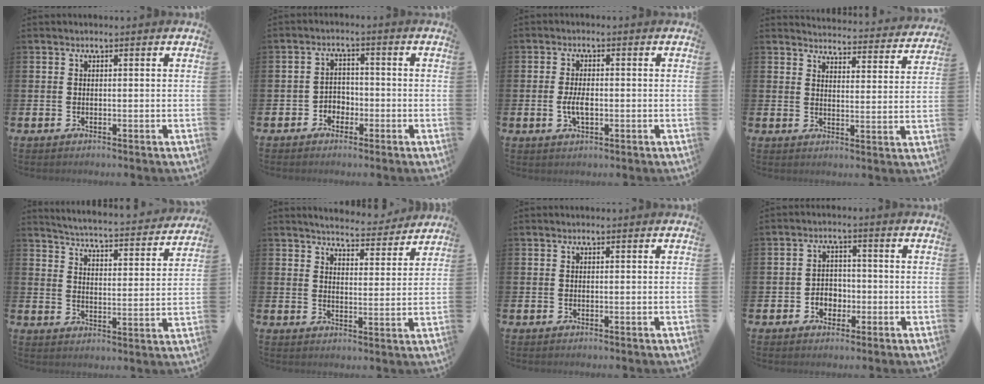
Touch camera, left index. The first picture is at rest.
{"total": 2.6, "force": [-1.7, 1.9, 0.3], "torque": [-0.017, 0.005, -0.041]}
{"total": 3.4, "force": [-0.4, 1.6, 2.9], "torque": [-0.049, -0.005, -0.013]}
{"total": 4.1, "force": [4.1, 0.4, 0.3], "torque": [-0.010, -0.039, 0.066]}
{"total": 4.7, "force": [4.7, 0.1, 0.9], "torque": [-0.043, -0.041, 0.076]}
{"total": 4.9, "force": [4.8, 0.6, 0.3], "torque": [-0.017, -0.038, 0.081]}
{"total": 0.0}
{"total": 3.1, "force": [-1.4, 2.5, 1.1], "torque": [-0.022, 0.004, -0.033]}